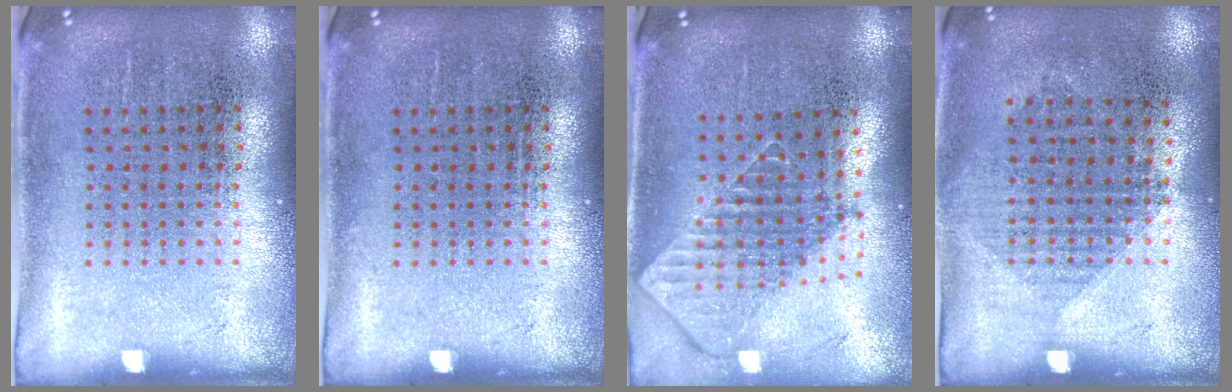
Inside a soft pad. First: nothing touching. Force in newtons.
{"total": 0.0}
{"total": 1.9, "press": 1.5, "slide": 1.3}
{"total": 0.9, "press": 0.9, "slide": 0.4}